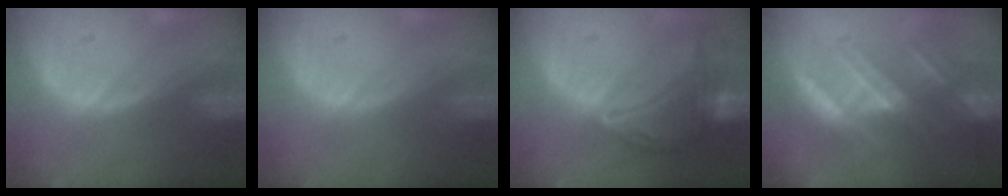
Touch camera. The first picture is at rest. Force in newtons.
{"total": 0.0}
{"total": 9.5, "press": 9.5, "slide": 0.5}
{"total": 7.1, "press": 6.8, "slide": 1.9}